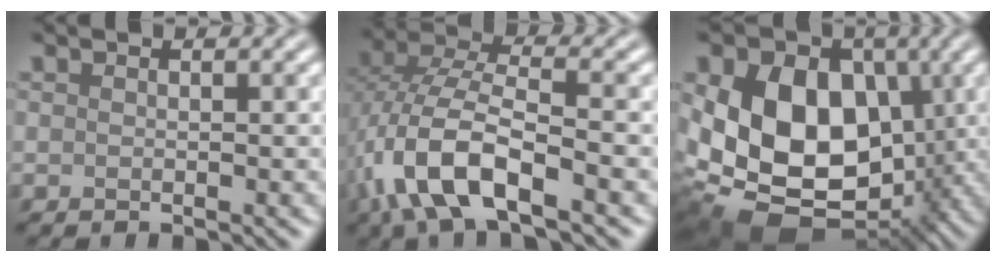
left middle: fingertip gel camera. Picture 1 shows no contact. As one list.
[{"total": 9.2, "force": [-3.8, 3.8, 7.5], "torque": [-0.161, 0.005, -0.080]}, {"total": 16.0, "force": [-0.3, 11.6, 11.0], "torque": [-0.165, -0.003, -0.008]}]